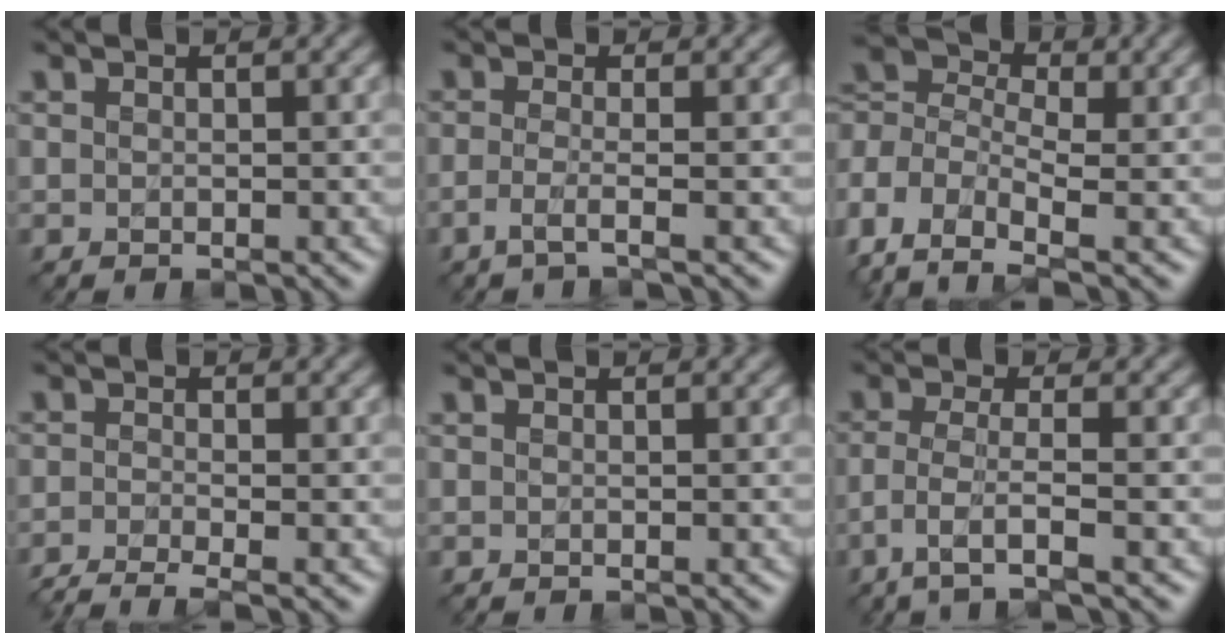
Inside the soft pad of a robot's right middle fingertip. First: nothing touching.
{"total": 2.0, "force": [-0.8, 0.6, 1.7], "torque": [-0.027, -0.008, -0.028]}
{"total": 6.8, "force": [-2.6, 4.3, 4.5], "torque": [-0.101, 0.007, -0.072]}
{"total": 3.3, "force": [-2.5, 0.6, 2.0], "torque": [-0.036, -0.009, -0.058]}
{"total": 0.0}
{"total": 3.4, "force": [-1.6, 0.5, 3.0], "torque": [-0.060, -0.002, -0.041]}